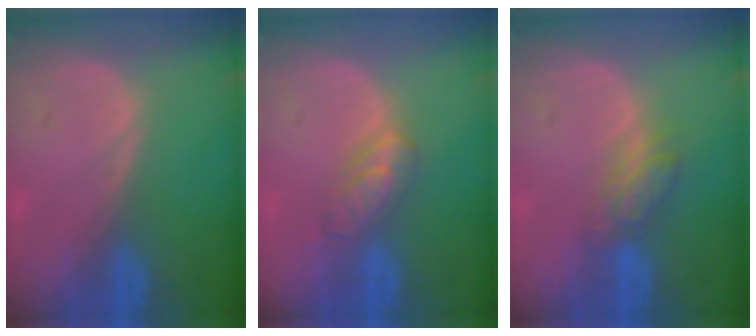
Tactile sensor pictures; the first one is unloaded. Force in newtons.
{"total": 4.7, "press": 4.5, "slide": 1.5}
{"total": 4.4, "press": 4.3, "slide": 1.1}